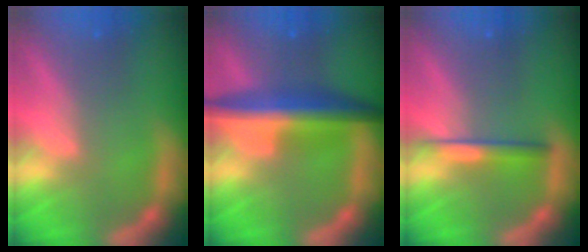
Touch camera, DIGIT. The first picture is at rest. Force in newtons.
{"total": 7.4}
{"total": 2.4}